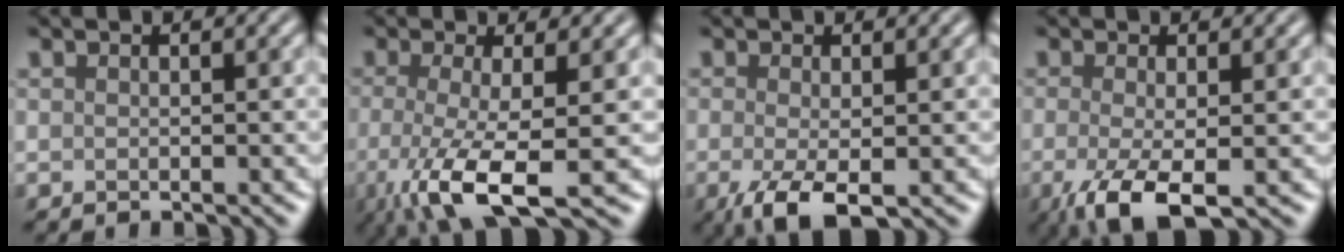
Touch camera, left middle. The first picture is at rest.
{"total": 6.8, "force": [-2.7, 1.4, 6.1], "torque": [-0.125, -0.013, -0.040]}
{"total": 3.4, "force": [-1.8, 0.6, 2.9], "torque": [-0.068, -0.003, -0.021]}
{"total": 4.9, "force": [-2.3, 1.0, 4.2], "torque": [-0.088, -0.008, -0.033]}